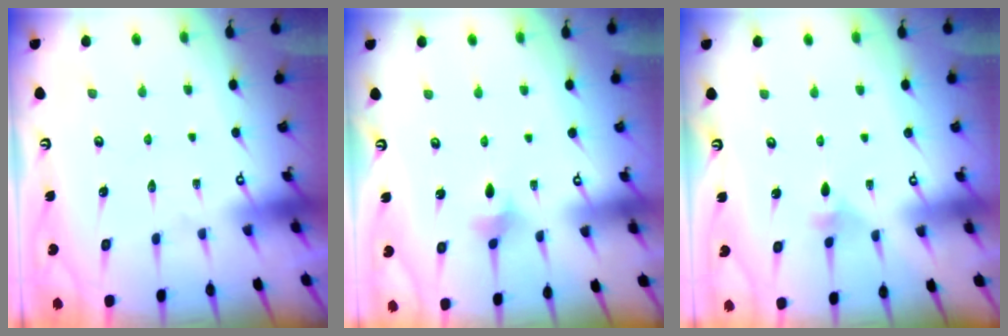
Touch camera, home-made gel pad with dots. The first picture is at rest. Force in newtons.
{"total": 2.9, "press": 2.8, "slide": 0.6}
{"total": 2.8, "press": 2.7, "slide": 0.7}